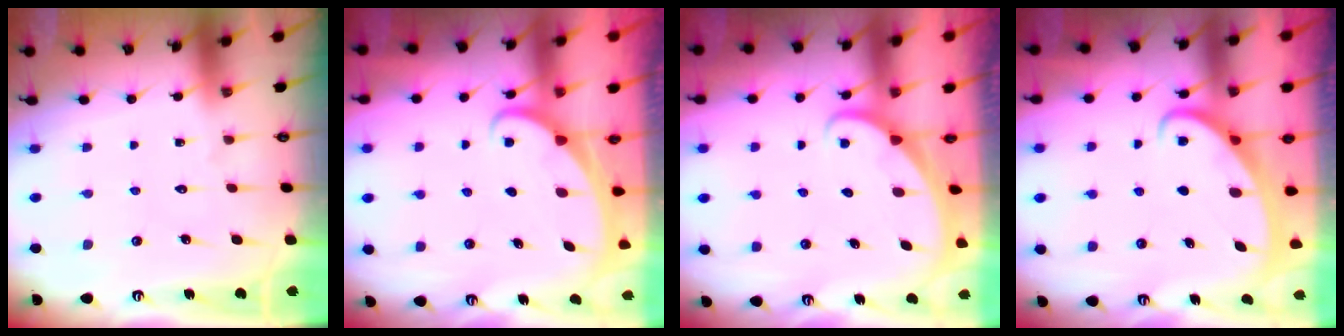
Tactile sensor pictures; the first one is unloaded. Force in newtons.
{"total": 1.7, "press": 1.7, "slide": 0.1}
{"total": 1.3, "press": 1.3, "slide": 0.0}
{"total": 2.6, "press": 2.6, "slide": 0.4}